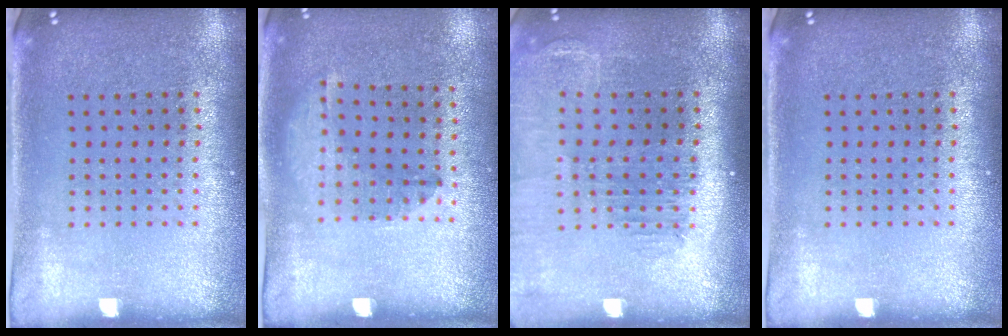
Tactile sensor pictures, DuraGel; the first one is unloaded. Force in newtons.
{"total": 1.4, "press": 0.9, "slide": 1.1}
{"total": 1.4, "press": 1.3, "slide": 0.3}
{"total": 0.0}